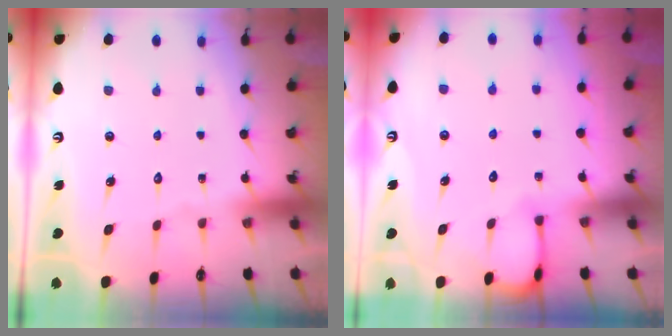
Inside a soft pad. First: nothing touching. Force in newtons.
{"total": 3.0, "press": 3.0, "slide": 0.3}